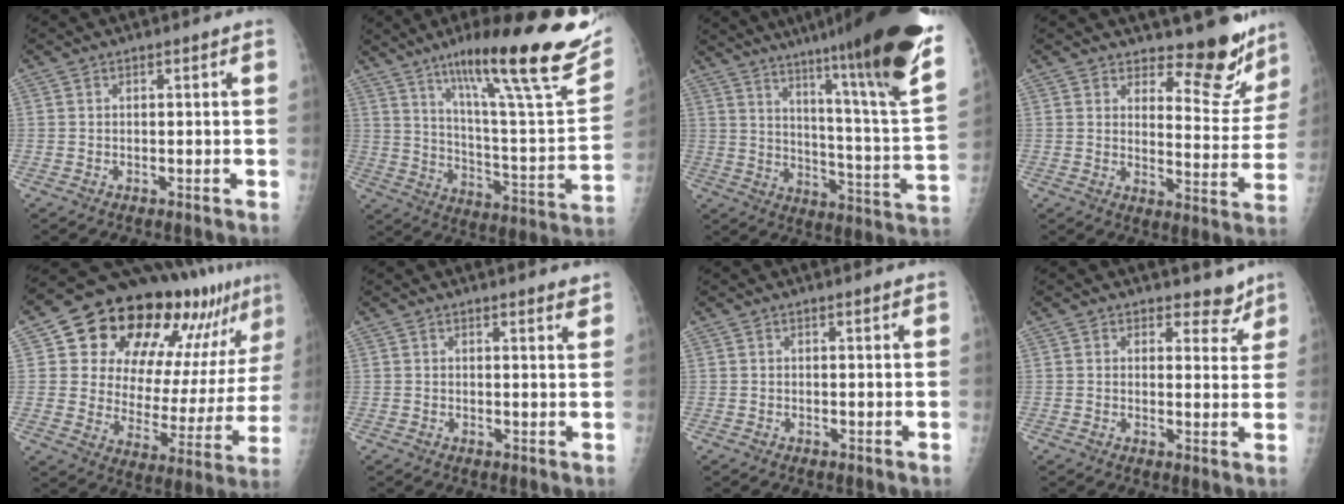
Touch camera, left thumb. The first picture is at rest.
{"total": 28.8, "force": [19.1, 4.0, 21.2], "torque": [-0.299, -0.076, 0.291]}
{"total": 30.2, "force": [21.3, 0.9, 21.4], "torque": [-0.286, -0.124, 0.303]}
{"total": 11.5, "force": [10.5, 3.8, 2.6], "torque": [0.005, -0.105, 0.129]}
{"total": 26.1, "force": [15.8, 12.6, 16.5], "torque": [-0.200, -0.037, 0.228]}
{"total": 3.0, "force": [2.8, 0.5, 0.9], "torque": [-0.006, -0.017, 0.025]}
{"total": 1.2, "force": [1.1, 0.2, 0.5], "torque": [-0.002, -0.002, 0.014]}
{"total": 4.6, "force": [3.9, 2.5, 0.6], "torque": [0.022, -0.031, 0.041]}